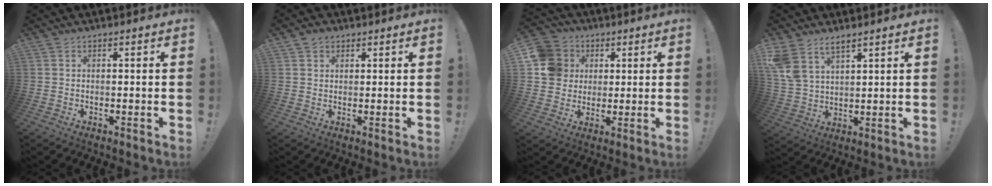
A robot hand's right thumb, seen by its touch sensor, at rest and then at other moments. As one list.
[{"total": 2.1, "force": [1.2, 1.6, 0.6], "torque": [0.001, -0.006, 0.020]}, {"total": 11.8, "force": [2.3, 10.9, 3.9], "torque": [-0.055, 0.004, 0.050]}, {"total": 8.1, "force": [5.8, 4.0, 3.9], "torque": [-0.077, -0.024, 0.115]}]